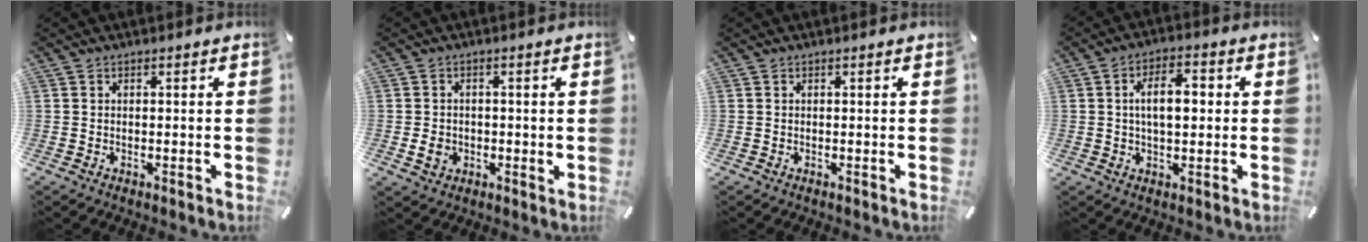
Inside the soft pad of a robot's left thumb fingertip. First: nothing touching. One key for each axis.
{"total": 3.9, "fx": -0.6, "fy": 3.3, "fz": 2.0, "tx": -0.034, "ty": 0.000, "tz": -0.012}
{"total": 0.0}
{"total": 8.2, "fx": 0.8, "fy": 4.4, "fz": 6.9, "tx": -0.116, "ty": 0.006, "tz": 0.005}